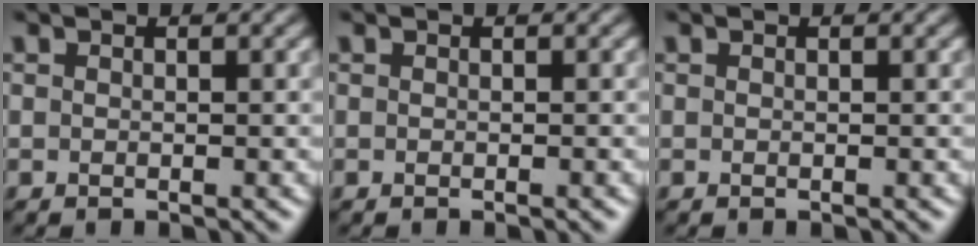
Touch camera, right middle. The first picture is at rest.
{"total": 0.6, "force": [-0.3, 0.1, 0.5], "torque": [-0.004, 0.000, -0.004]}
{"total": 0.0}